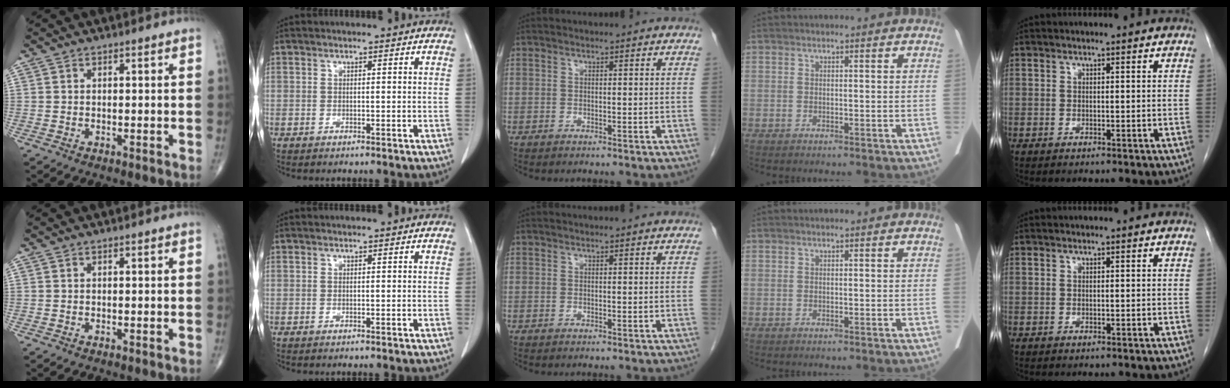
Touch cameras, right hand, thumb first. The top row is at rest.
{}